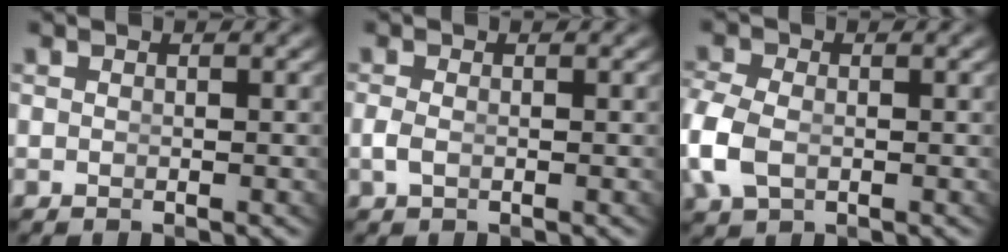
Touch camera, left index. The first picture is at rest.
{"total": 0.9, "force": [-0.6, 0.1, 0.7], "torque": [-0.024, -0.014, -0.001]}
{"total": 3.2, "force": [-0.7, 2.4, 2.0], "torque": [-0.075, -0.022, 0.002]}